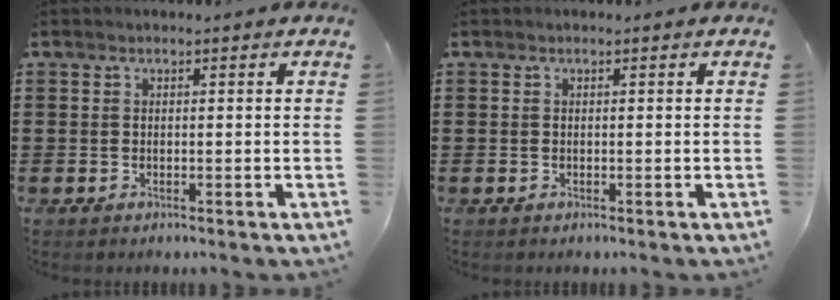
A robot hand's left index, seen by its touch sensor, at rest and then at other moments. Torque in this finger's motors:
{"motor_torque": [-0.20, 0.22, 0.00, -0.01]}